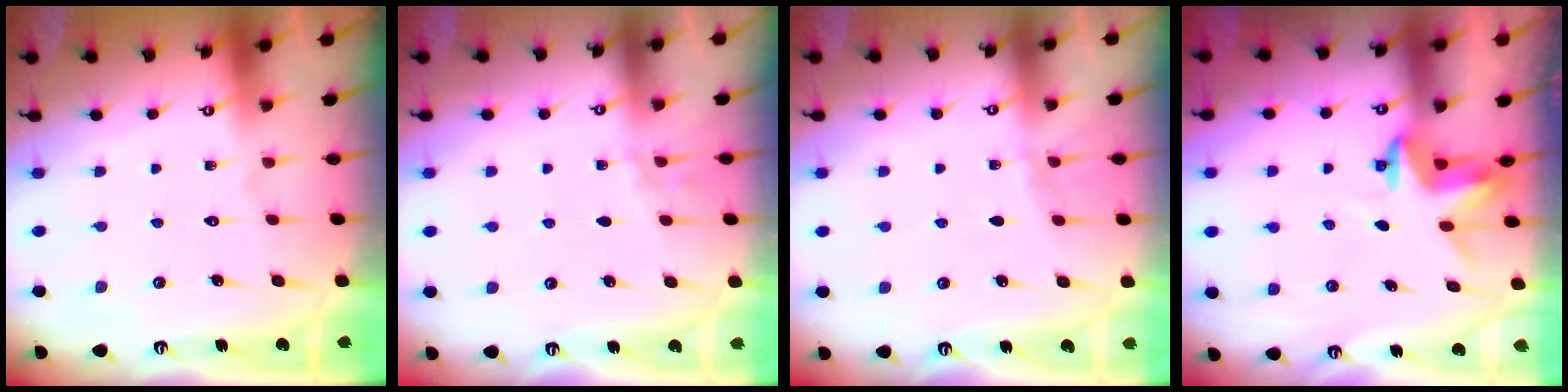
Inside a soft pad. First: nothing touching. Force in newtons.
{"total": 2.5, "press": 1.6, "slide": 1.8}
{"total": 2.1, "press": 2.0, "slide": 0.3}
{"total": 3.4, "press": 3.4, "slide": 0.2}